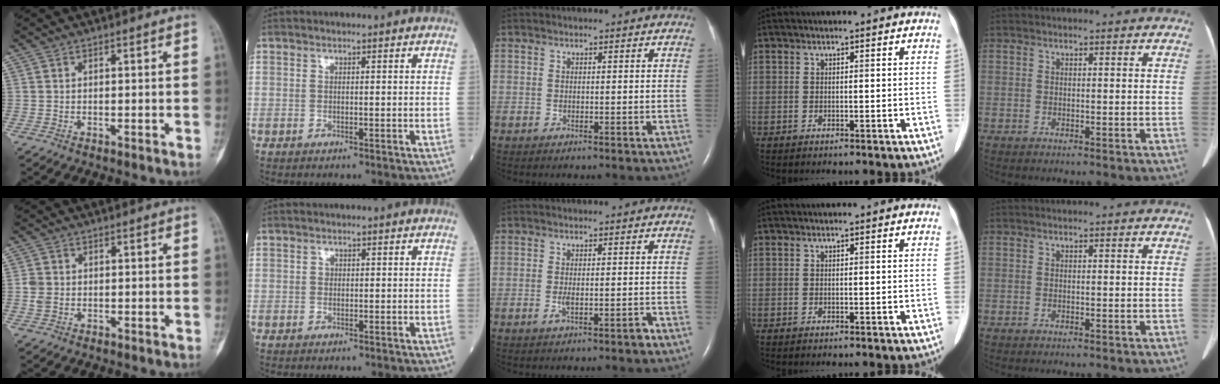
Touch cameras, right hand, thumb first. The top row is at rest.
{"thumb": {"total": 2.4, "force": [-0.1, 2.1, 1.3], "torque": [-0.023, 0.004, -0.002]}, "index": {"total": 0.5, "force": [0.1, 0.5, 0.2], "torque": [0.000, 0.002, 0.001]}, "middle": {"total": 2.3, "force": [-1.3, 0.4, 1.9], "torque": [-0.032, 0.000, -0.021]}}